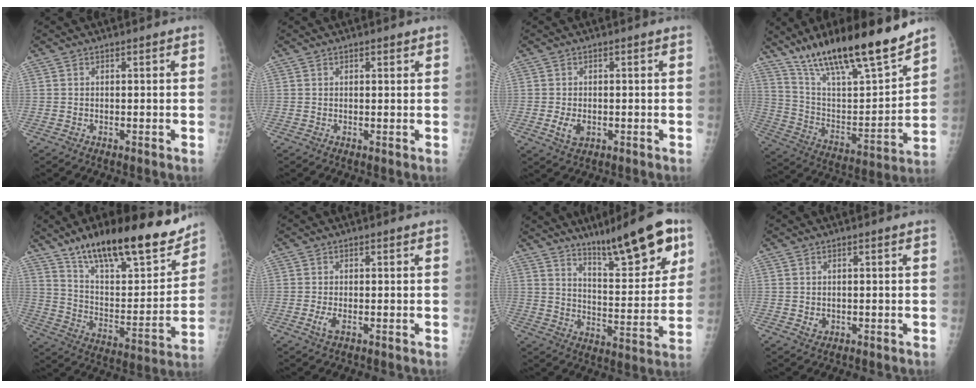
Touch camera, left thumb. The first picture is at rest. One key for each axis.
{"total": 1.1, "fx": 0.7, "fy": 0.5, "fz": 0.6, "tx": -0.005, "ty": -0.002, "tz": 0.009}
{"total": 3.4, "fx": -0.8, "fy": 2.2, "fz": 2.5, "tx": -0.046, "ty": -0.003, "tz": -0.009}
{"total": 24.1, "fx": 18.3, "fy": 4.6, "fz": 15.1, "tx": -0.230, "ty": -0.076, "tz": 0.319}
{"total": 25.8, "fx": 18.9, "fy": 8.0, "fz": 15.7, "tx": -0.206, "ty": -0.081, "tz": 0.306}
{"total": 2.0, "fx": -0.5, "fy": 0.7, "fz": 1.8, "tx": -0.046, "ty": -0.006, "tz": -0.011}
{"total": 18.1, "fx": 11.6, "fy": 4.2, "fz": 13.2, "tx": -0.161, "ty": -0.061, "tz": 0.185}
{"total": 1.5, "fx": -0.1, "fy": 1.3, "fz": 0.8, "tx": -0.009, "ty": 0.000, "tz": 0.005}